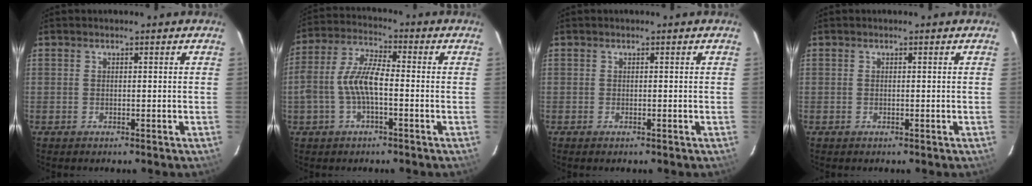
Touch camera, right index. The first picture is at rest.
{"total": 8.6, "force": [-1.9, 3.2, 7.8], "torque": [-0.167, 0.014, -0.037]}
{"total": 0.0}
{"total": 0.0}